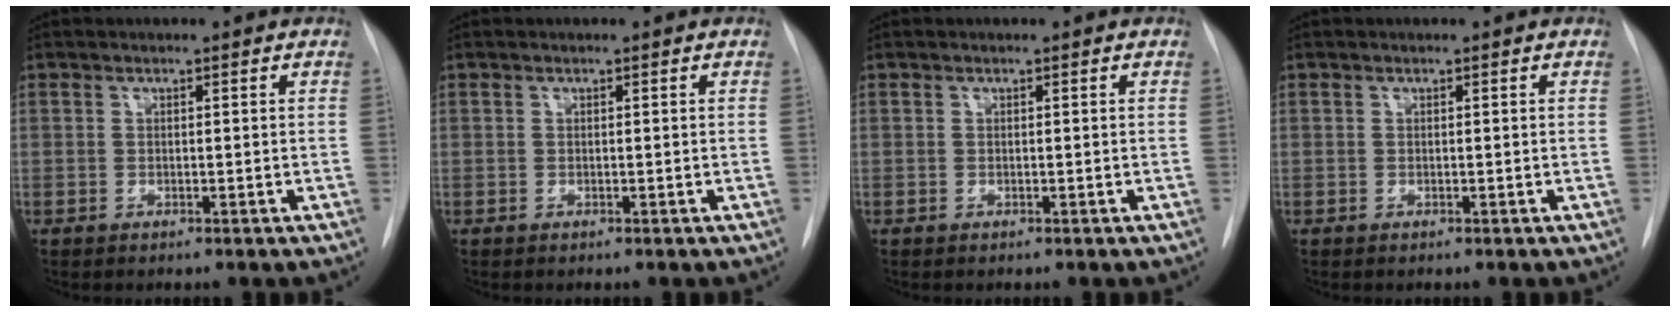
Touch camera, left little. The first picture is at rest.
{"total": 0.0}
{"total": 0.0}
{"total": 0.0}